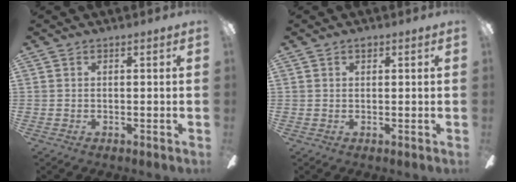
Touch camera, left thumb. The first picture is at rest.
{"total": 1.0, "force": [0.6, 0.6, 0.5], "torque": [-0.003, 0.000, 0.009]}